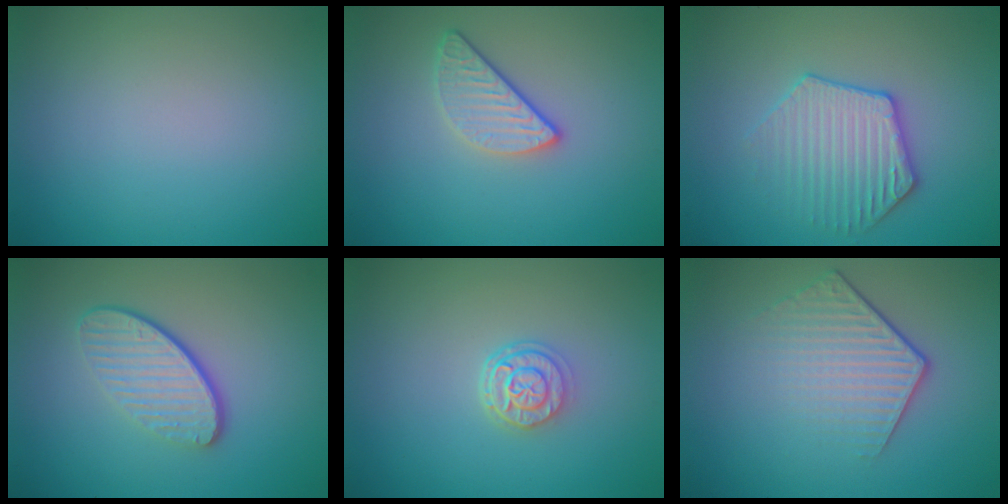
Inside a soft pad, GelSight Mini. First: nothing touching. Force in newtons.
{"total": 2.7, "press": 2.3, "slide": 1.3}
{"total": 3.6, "press": 3.5, "slide": 0.7}
{"total": 4.3, "press": 3.1, "slide": 3.0}
{"total": 2.7, "press": 2.2, "slide": 1.6}
{"total": 4.2, "press": 2.9, "slide": 3.0}